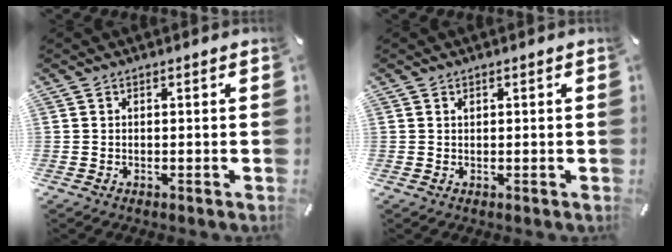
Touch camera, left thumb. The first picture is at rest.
{"total": 0.6, "force": [0.2, 0.5, 0.2], "torque": [-0.004, 0.001, 0.004]}